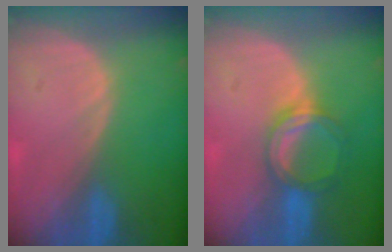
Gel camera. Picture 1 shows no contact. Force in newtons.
{"total": 5.2, "press": 4.9, "slide": 1.7}